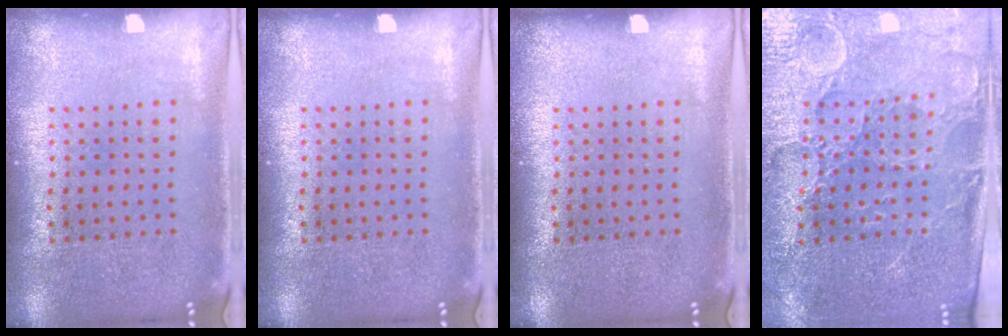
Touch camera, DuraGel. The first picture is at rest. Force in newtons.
{"total": 0.0}
{"total": 0.0}
{"total": 3.4, "press": 3.3, "slide": 0.9}